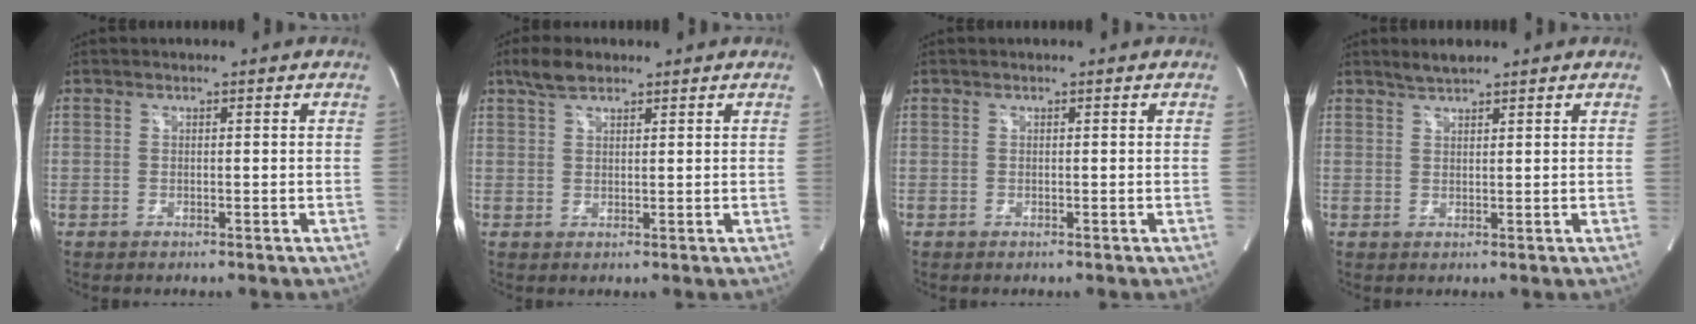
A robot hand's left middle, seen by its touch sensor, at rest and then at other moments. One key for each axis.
{"total": 3.8, "fx": 2.9, "fy": 1.5, "fz": 2.0, "tx": -0.051, "ty": 0.011, "tz": 0.056}
{"total": 0.0}
{"total": 2.4, "fx": 2.2, "fy": 0.3, "fz": 1.0, "tx": -0.025, "ty": 0.006, "tz": 0.042}